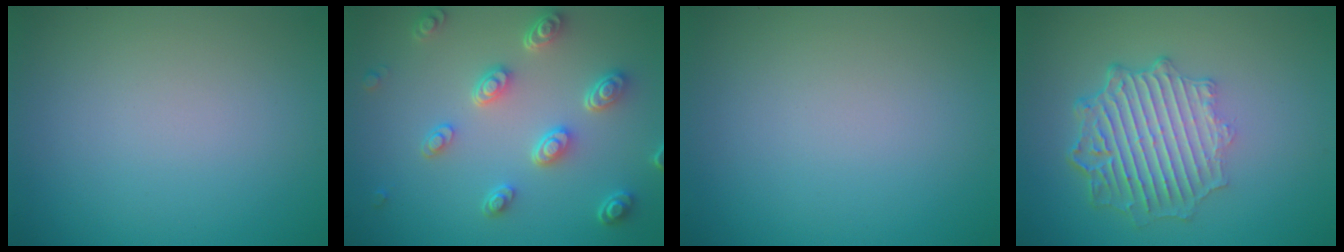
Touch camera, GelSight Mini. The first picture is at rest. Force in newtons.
{"total": 4.7, "press": 3.7, "slide": 2.9}
{"total": 0.0}
{"total": 6.3, "press": 4.7, "slide": 4.2}